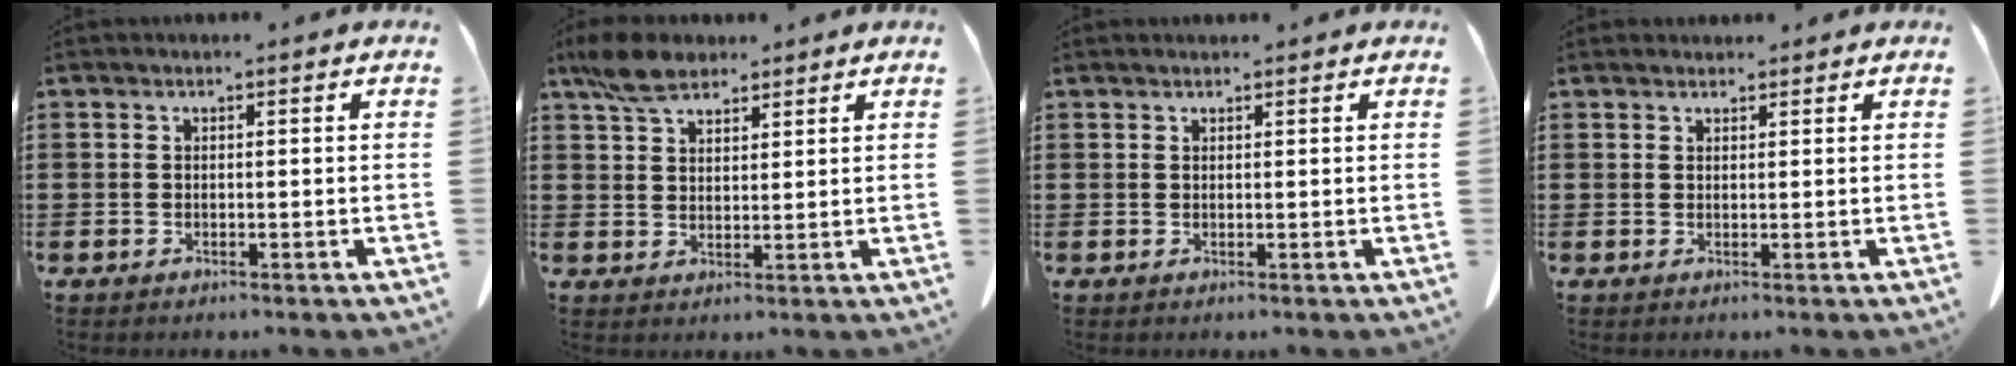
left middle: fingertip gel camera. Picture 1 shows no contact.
{"total": 6.0, "force": [4.5, 2.8, 2.9], "torque": [-0.071, 0.001, 0.085]}
{"total": 0.6, "force": [0.6, 0.2, 0.1], "torque": [-0.004, -0.002, 0.014]}
{"total": 1.3, "force": [1.3, 0.5, 0.1], "torque": [0.003, -0.004, 0.024]}